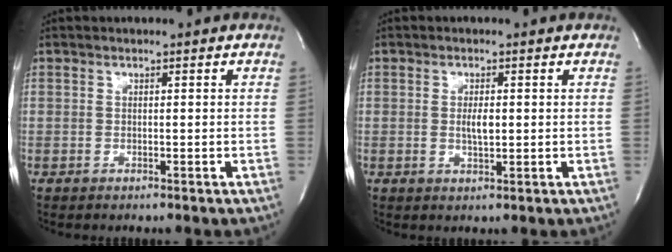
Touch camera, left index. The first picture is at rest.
{"total": 2.2, "force": [-0.3, 0.6, 2.1], "torque": [-0.039, -0.008, -0.002]}